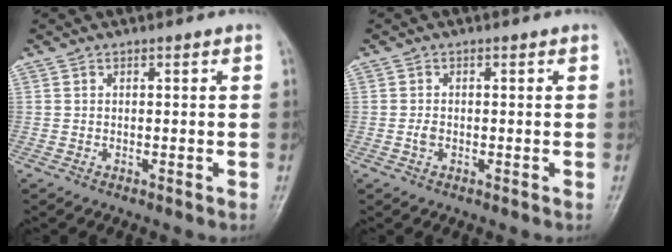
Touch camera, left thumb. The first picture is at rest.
{"total": 1.2, "force": [-0.2, 0.9, 0.8], "torque": [-0.014, 0.000, -0.005]}